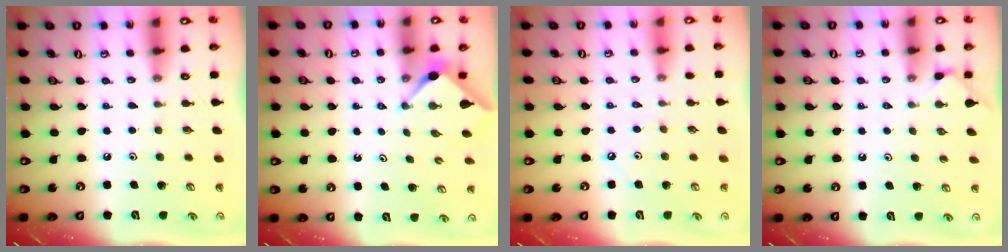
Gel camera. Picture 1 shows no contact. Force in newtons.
{"total": 2.9, "press": 2.9, "slide": 0.3}
{"total": 2.3, "press": 2.3, "slide": 0.5}
{"total": 2.3, "press": 2.3, "slide": 0.4}